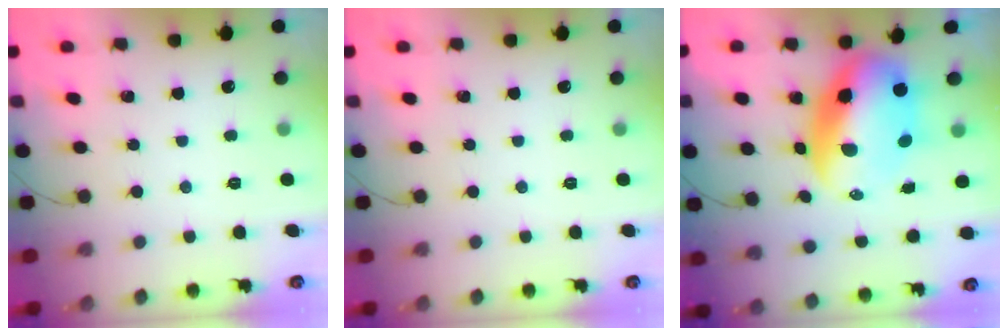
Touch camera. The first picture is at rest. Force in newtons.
{"total": 0.0}
{"total": 14.6, "press": 14.1, "slide": 3.7}